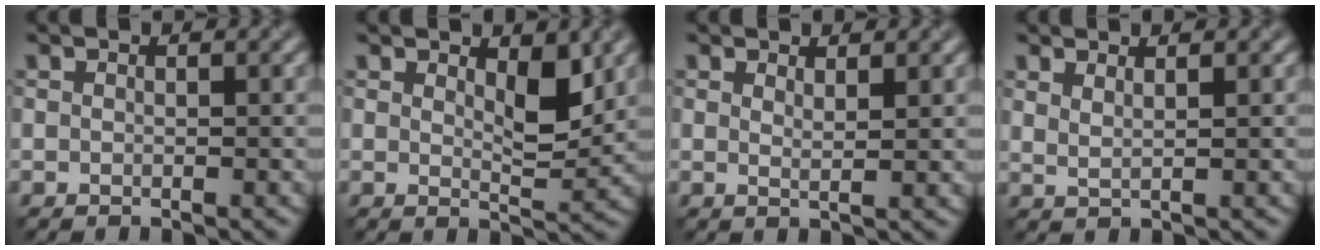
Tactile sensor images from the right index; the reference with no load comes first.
{"total": 2.6, "force": [1.4, 0.6, 2.1], "torque": [-0.030, -0.005, 0.026]}
{"total": 1.2, "force": [0.9, 0.2, 0.6], "torque": [-0.004, 0.002, 0.019]}
{"total": 1.3, "force": [1.1, 0.3, 0.6], "torque": [-0.007, 0.002, 0.019]}